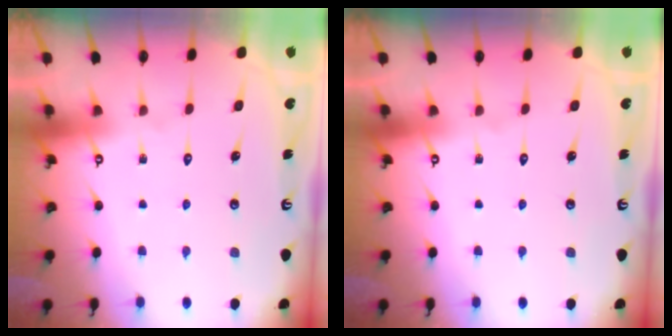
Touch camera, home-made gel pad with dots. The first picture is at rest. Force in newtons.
{"total": 0.0}